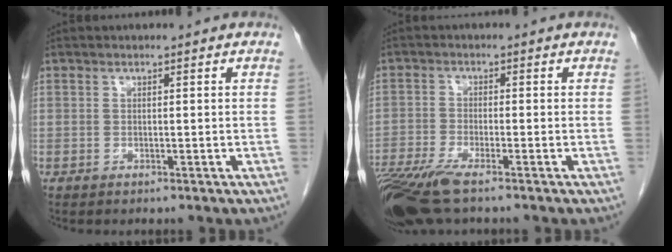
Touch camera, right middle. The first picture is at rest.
{"total": 9.1, "force": [-6.7, 1.2, 6.1], "torque": [-0.119, -0.018, -0.124]}